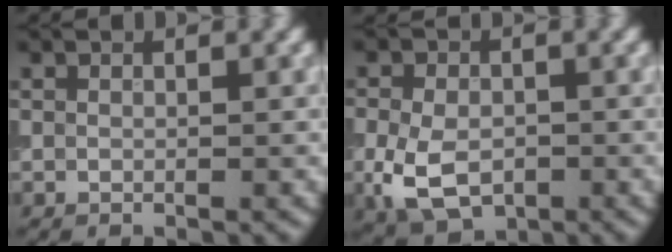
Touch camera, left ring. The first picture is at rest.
{"total": 6.2, "force": [-1.8, 4.2, 4.2], "torque": [-0.094, -0.013, -0.035]}